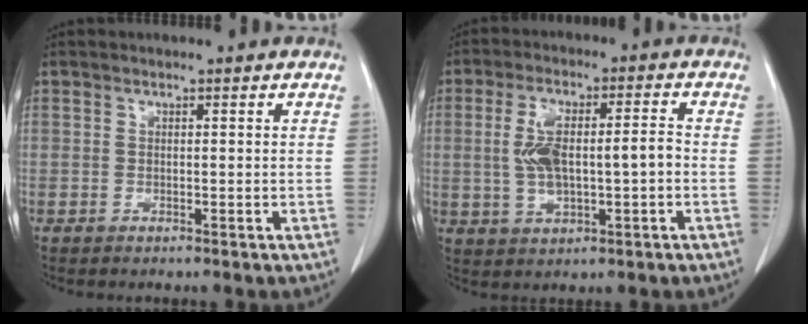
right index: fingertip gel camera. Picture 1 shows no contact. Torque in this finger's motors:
{"motor_torque": [0.32, 0.03, 0.27, 0.11]}